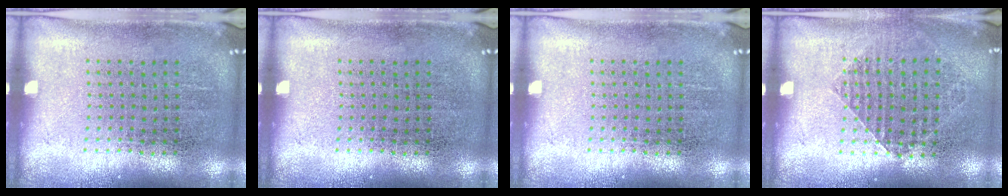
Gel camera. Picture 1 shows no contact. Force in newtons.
{"total": 0.0}
{"total": 0.0}
{"total": 0.9, "press": 0.9, "slide": 0.1}